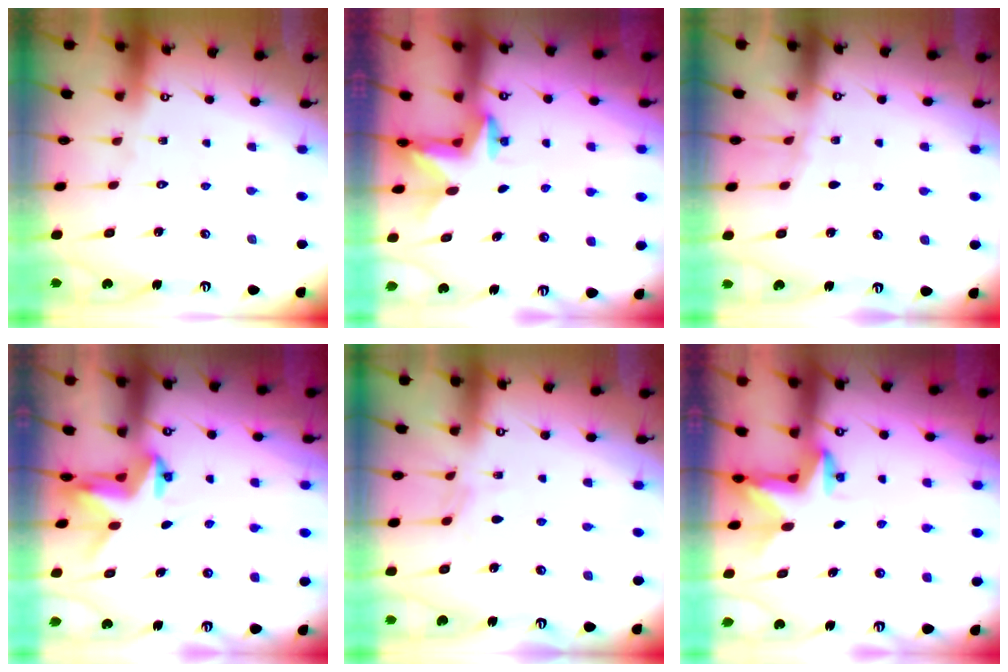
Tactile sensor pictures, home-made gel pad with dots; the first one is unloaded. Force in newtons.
{"total": 2.6, "press": 2.5, "slide": 0.4}
{"total": 3.4, "press": 3.3, "slide": 0.5}
{"total": 3.4, "press": 3.4, "slide": 0.1}
{"total": 4.1, "press": 4.0, "slide": 0.5}
{"total": 2.9, "press": 2.9, "slide": 0.1}